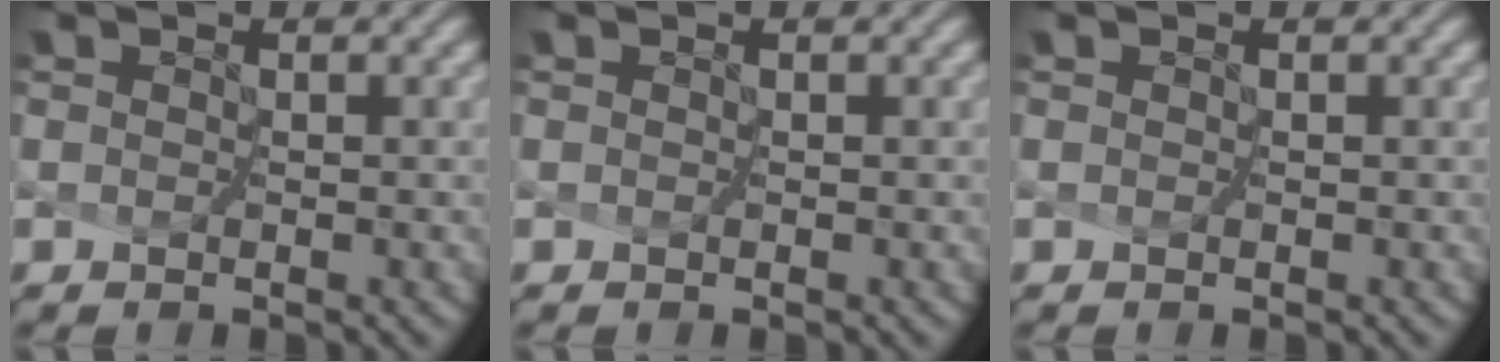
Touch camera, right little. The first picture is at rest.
{"total": 0.0}
{"total": 0.0}